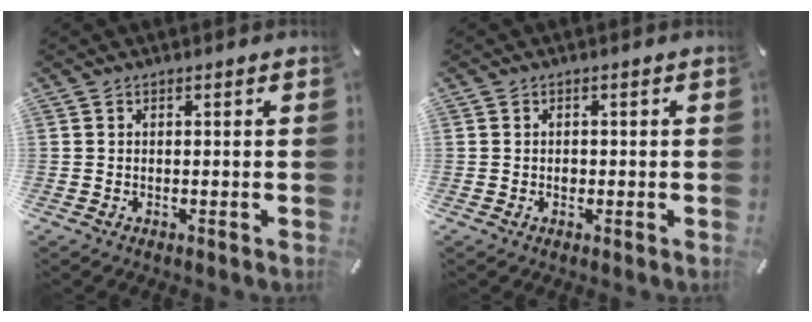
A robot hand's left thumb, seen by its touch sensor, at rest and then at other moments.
{"total": 1.1, "force": [0.0, 1.0, 0.5], "torque": [-0.010, 0.004, -0.002]}